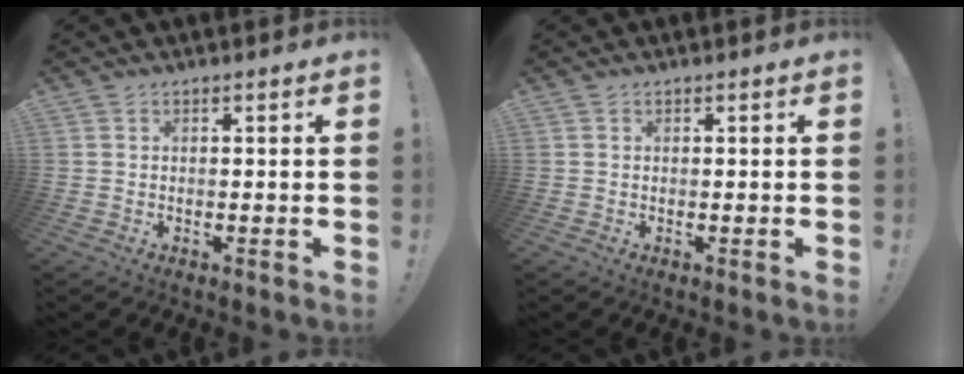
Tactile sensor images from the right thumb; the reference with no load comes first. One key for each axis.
{"total": 0.0}